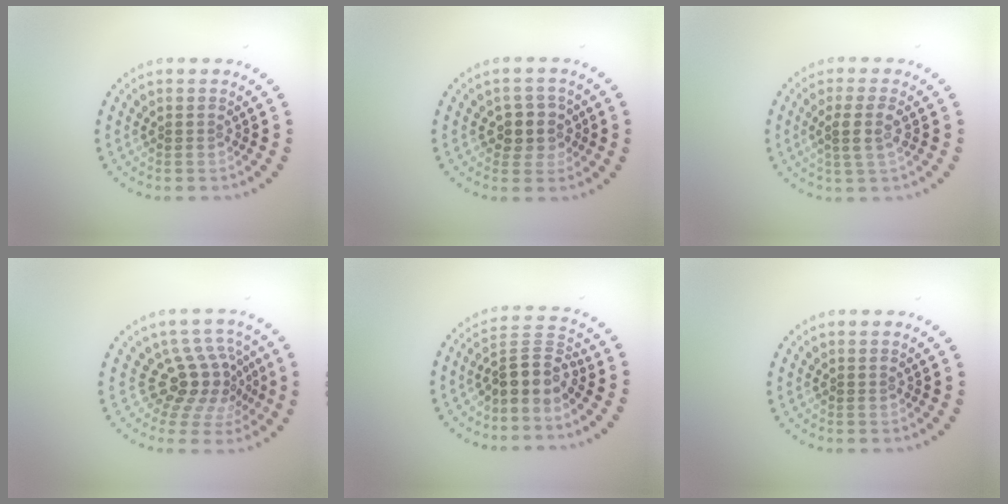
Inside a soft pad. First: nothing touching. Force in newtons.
{"total": 2.6, "press": 2.3, "slide": 1.1}
{"total": 2.3, "press": 2.0, "slide": 1.1}
{"total": 4.4, "press": 3.2, "slide": 3.1}
{"total": 3.6, "press": 2.6, "slide": 2.6}
{"total": 0.0}